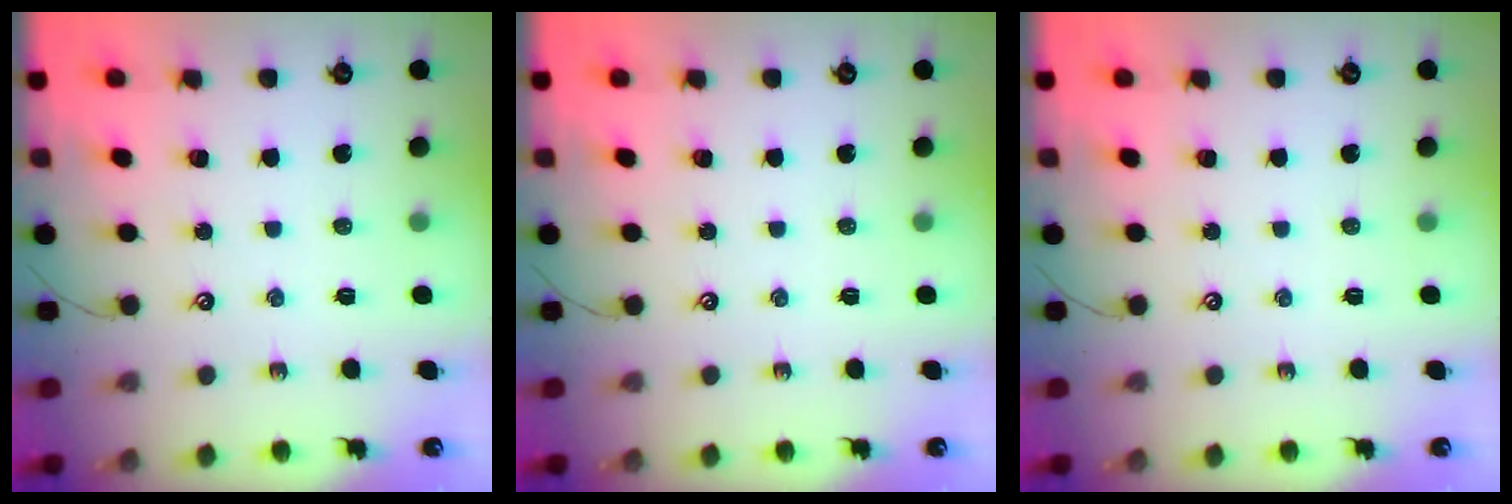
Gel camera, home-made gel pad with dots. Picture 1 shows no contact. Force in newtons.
{"total": 0.0}
{"total": 0.0}